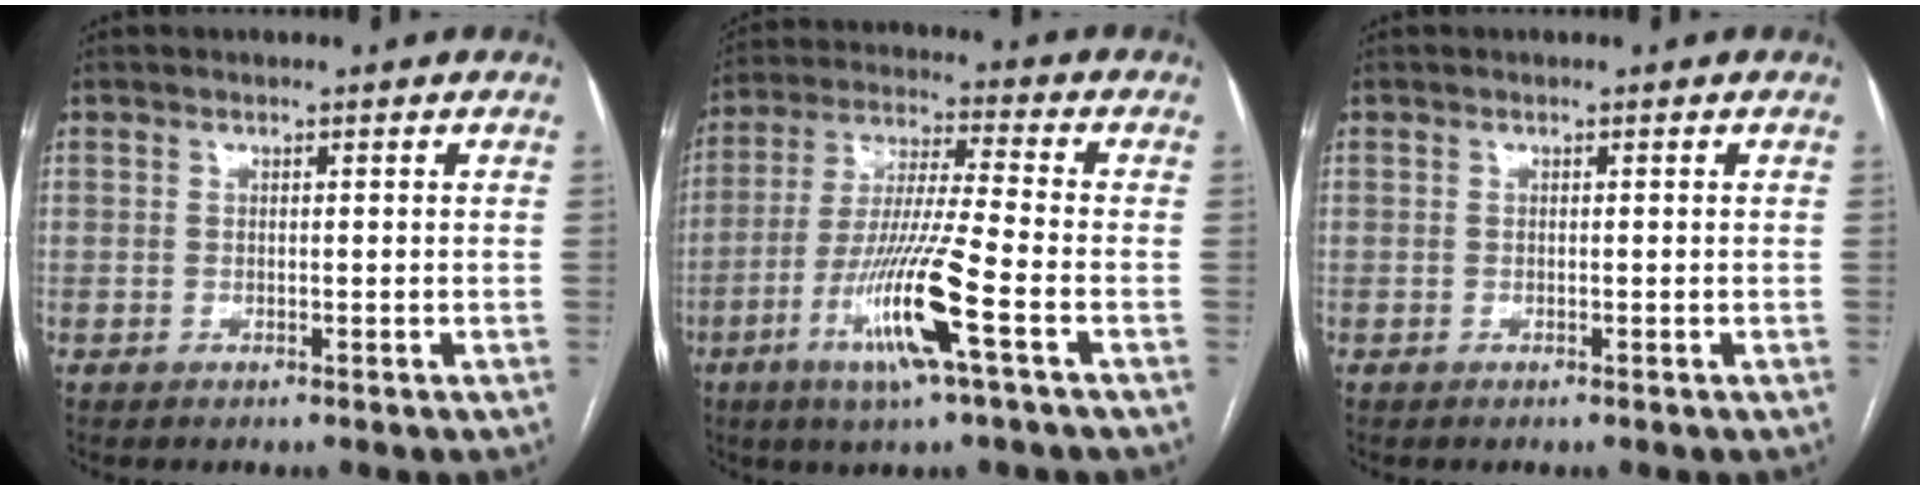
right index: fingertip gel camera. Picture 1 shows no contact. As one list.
[{"total": 13.4, "force": [-5.6, -0.3, 12.2], "torque": [-0.244, -0.018, -0.107]}, {"total": 0.0}]